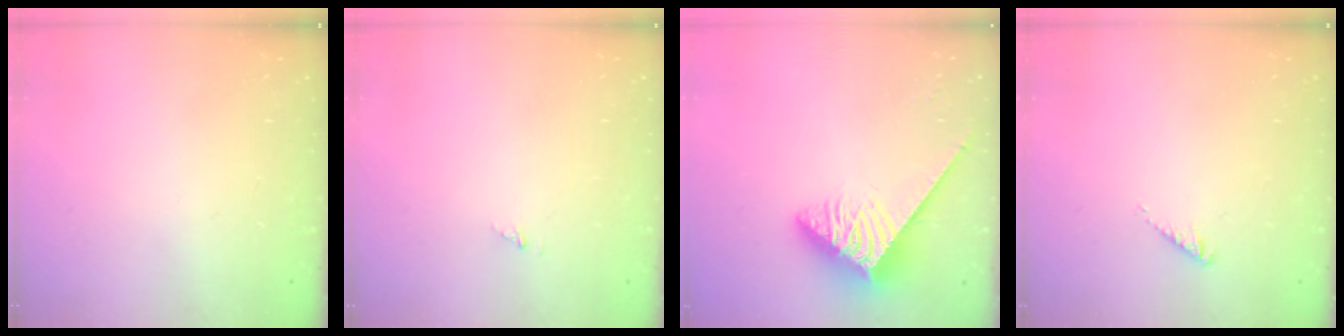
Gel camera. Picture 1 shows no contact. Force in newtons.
{"total": 0.7, "press": 0.7, "slide": 0.0}
{"total": 3.6, "press": 3.6, "slide": 0.5}
{"total": 2.0, "press": 2.0, "slide": 0.5}